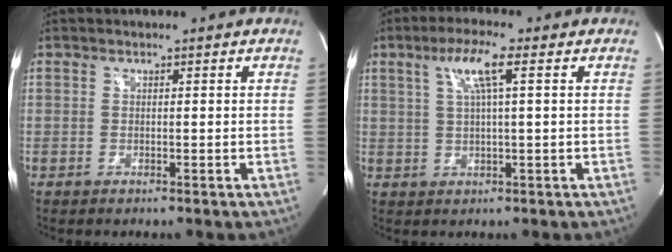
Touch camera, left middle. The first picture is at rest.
{"total": 5.9, "force": [2.3, 0.1, 5.5], "torque": [-0.106, 0.008, 0.044]}